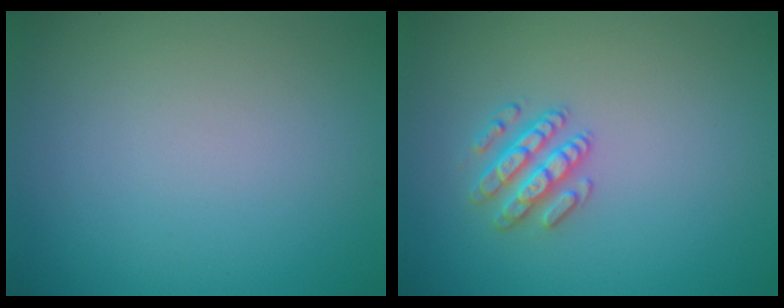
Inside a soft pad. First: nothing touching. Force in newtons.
{"total": 2.6, "press": 2.6, "slide": 0.5}